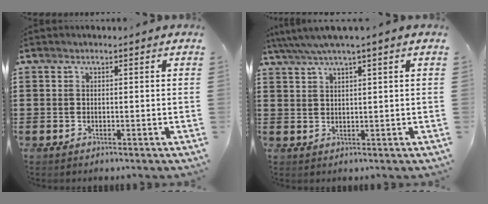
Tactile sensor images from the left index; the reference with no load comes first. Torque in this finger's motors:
{"motor_torque": [1.25, -0.50, 0.71, 0.19]}